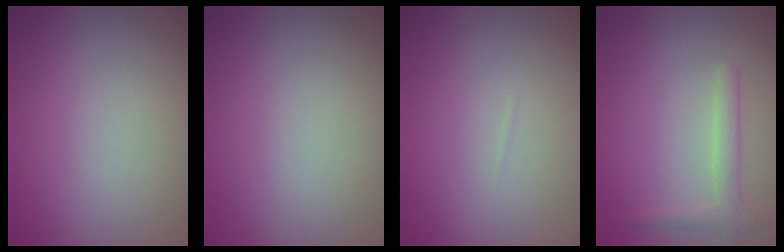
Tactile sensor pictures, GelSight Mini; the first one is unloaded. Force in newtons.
{"total": 0.0}
{"total": 0.0}
{"total": 1.9, "press": 1.9, "slide": 0.0}